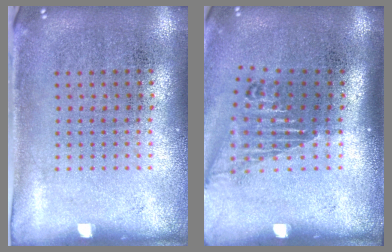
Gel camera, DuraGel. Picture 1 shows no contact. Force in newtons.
{"total": 1.6, "press": 1.2, "slide": 1.1}